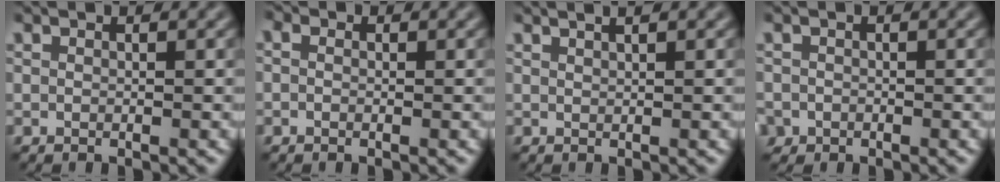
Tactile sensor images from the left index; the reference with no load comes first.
{"total": 1.0, "force": [0.1, 0.8, 0.6], "torque": [-0.012, -0.002, -0.012]}
{"total": 2.0, "force": [1.2, 0.7, 1.3], "torque": [-0.001, 0.000, -0.002]}
{"total": 1.6, "force": [-0.9, 1.3, 0.2], "torque": [-0.002, 0.002, -0.018]}